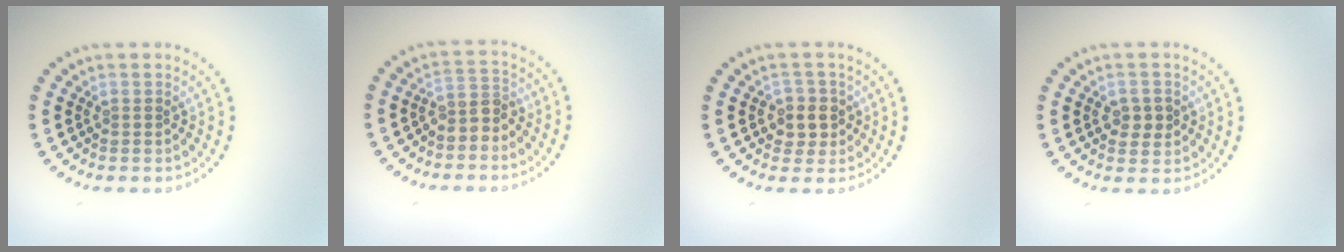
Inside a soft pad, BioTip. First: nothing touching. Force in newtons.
{"total": 2.4, "press": 2.0, "slide": 1.4}
{"total": 2.5, "press": 2.2, "slide": 1.1}
{"total": 2.2, "press": 2.2, "slide": 0.2}